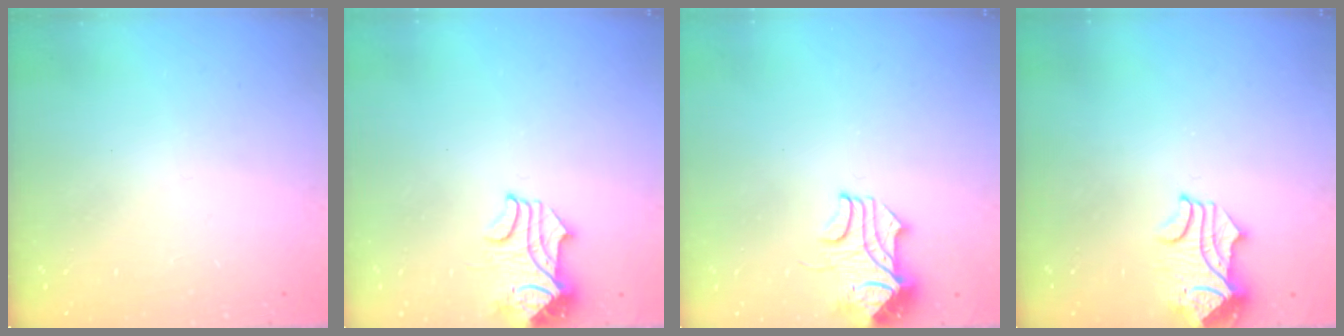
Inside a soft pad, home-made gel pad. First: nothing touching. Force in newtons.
{"total": 2.2, "press": 2.1, "slide": 0.5}
{"total": 2.4, "press": 2.2, "slide": 1.0}
{"total": 2.1, "press": 1.8, "slide": 1.0}